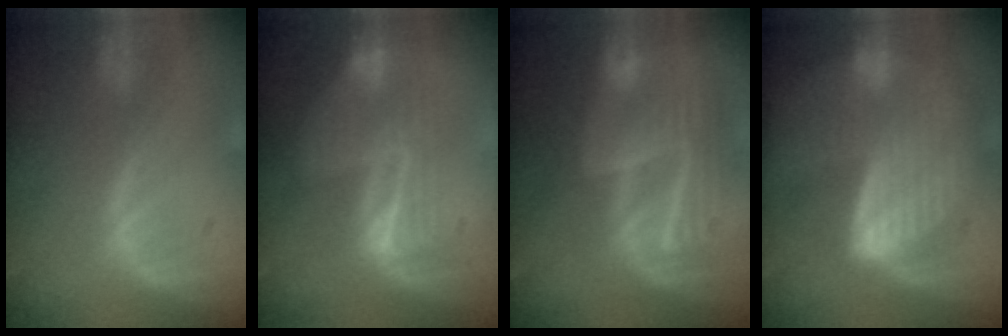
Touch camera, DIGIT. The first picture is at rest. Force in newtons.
{"total": 8.1, "press": 7.0, "slide": 4.0}
{"total": 9.4, "press": 8.3, "slide": 4.2}
{"total": 7.1, "press": 7.0, "slide": 1.1}